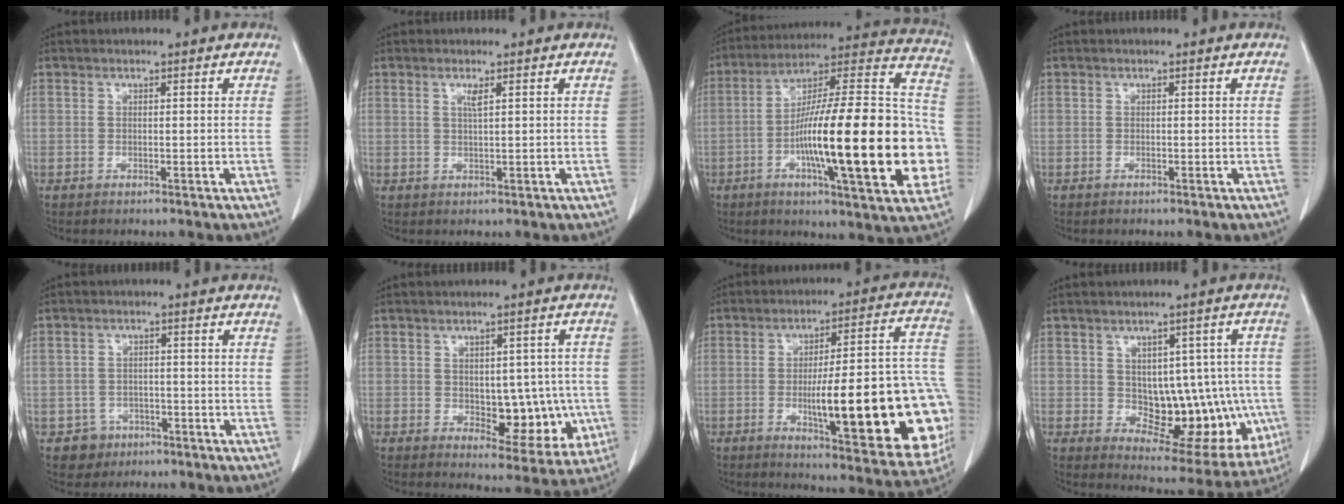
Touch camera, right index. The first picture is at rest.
{"total": 1.5, "force": [0.7, -0.1, 1.3], "torque": [-0.028, -0.002, 0.013]}
{"total": 28.5, "force": [-5.9, 4.3, 27.5], "torque": [-0.362, 0.010, -0.097]}
{"total": 0.0}
{"total": 4.0, "force": [-2.0, 3.4, -0.1], "torque": [0.007, 0.016, -0.026]}
{"total": 9.5, "force": [-1.1, 5.2, 7.9], "torque": [-0.077, 0.008, 0.001]}
{"total": 25.5, "force": [-5.2, 5.0, 24.5], "torque": [-0.240, 0.020, -0.058]}
{"total": 14.6, "force": [-1.1, 7.8, 12.2], "torque": [-0.134, 0.019, 0.013]}